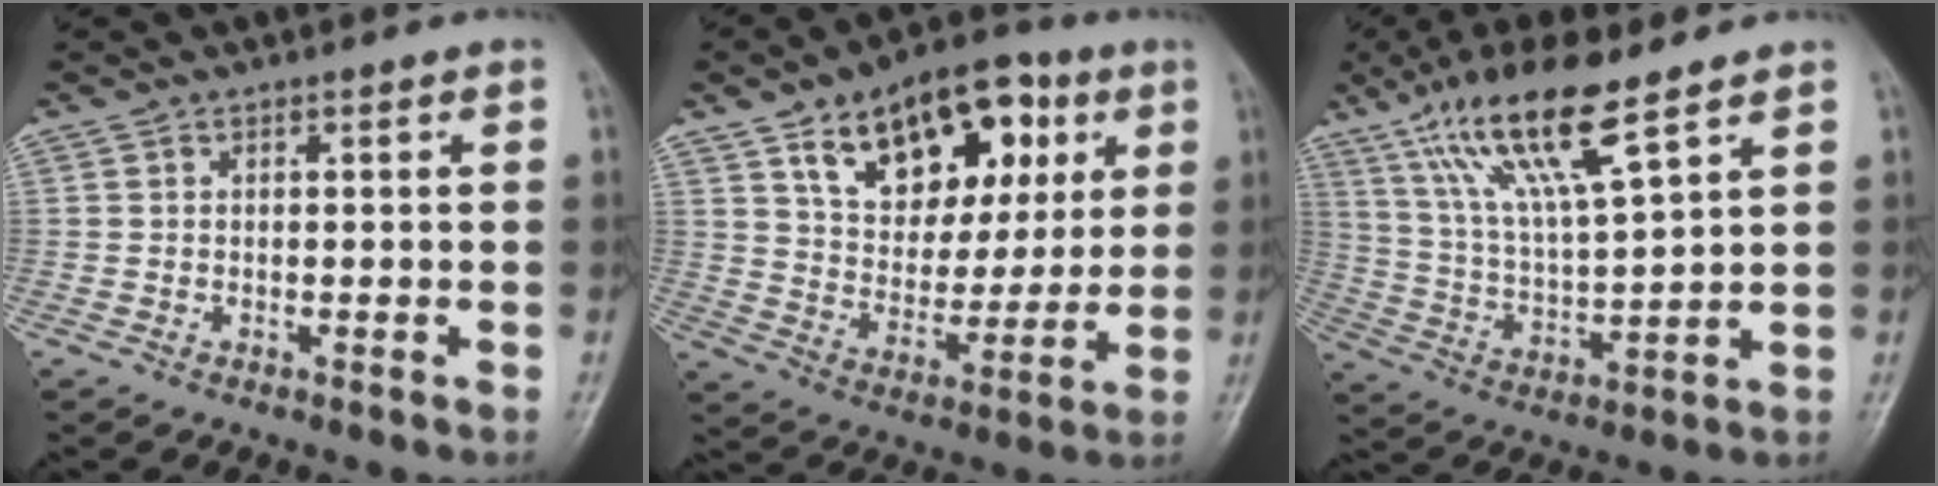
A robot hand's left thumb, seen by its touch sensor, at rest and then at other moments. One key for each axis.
{"total": 20.2, "fx": 8.8, "fy": 12.4, "fz": 13.3, "tx": -0.150, "ty": -0.017, "tz": 0.145}
{"total": 15.0, "fx": 9.3, "fy": 3.0, "fz": 11.4, "tx": -0.216, "ty": -0.036, "tz": 0.187}